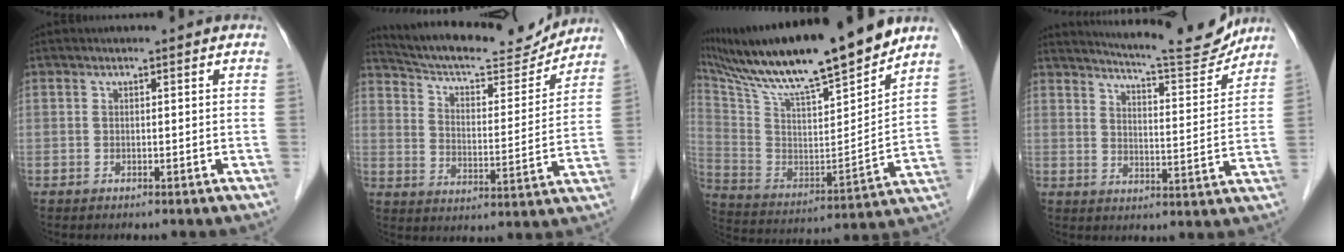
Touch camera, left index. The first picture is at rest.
{"total": 18.4, "force": [17.1, 3.7, 5.9], "torque": [-0.099, 0.001, 0.250]}
{"total": 23.8, "force": [19.7, 1.4, 13.2], "torque": [-0.243, -0.004, 0.333]}
{"total": 13.7, "force": [13.1, 0.5, 4.0], "torque": [-0.063, -0.025, 0.175]}